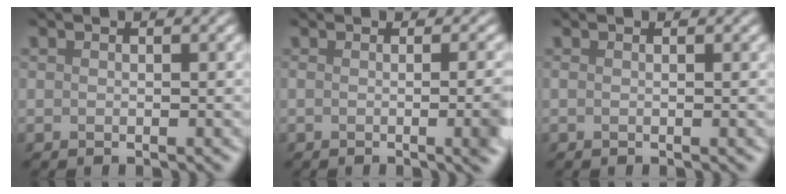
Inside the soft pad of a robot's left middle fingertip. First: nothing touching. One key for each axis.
{"total": 6.0, "fx": -0.7, "fy": 2.4, "fz": 5.5, "tx": -0.023, "ty": 0.014, "tz": -0.008}
{"total": 1.4, "fx": 0.4, "fy": 0.8, "fz": 1.1, "tx": 0.002, "ty": 0.011, "tz": -0.010}